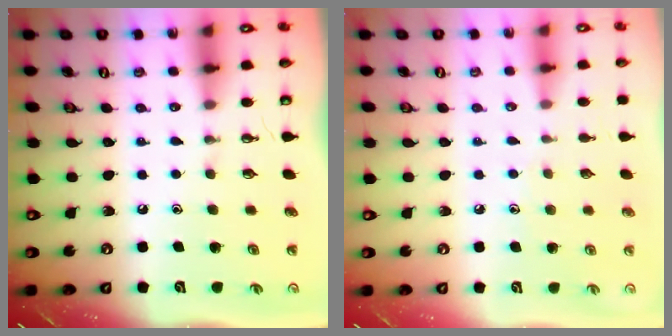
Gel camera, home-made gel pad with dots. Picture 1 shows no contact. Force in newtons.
{"total": 3.3, "press": 3.3, "slide": 0.4}